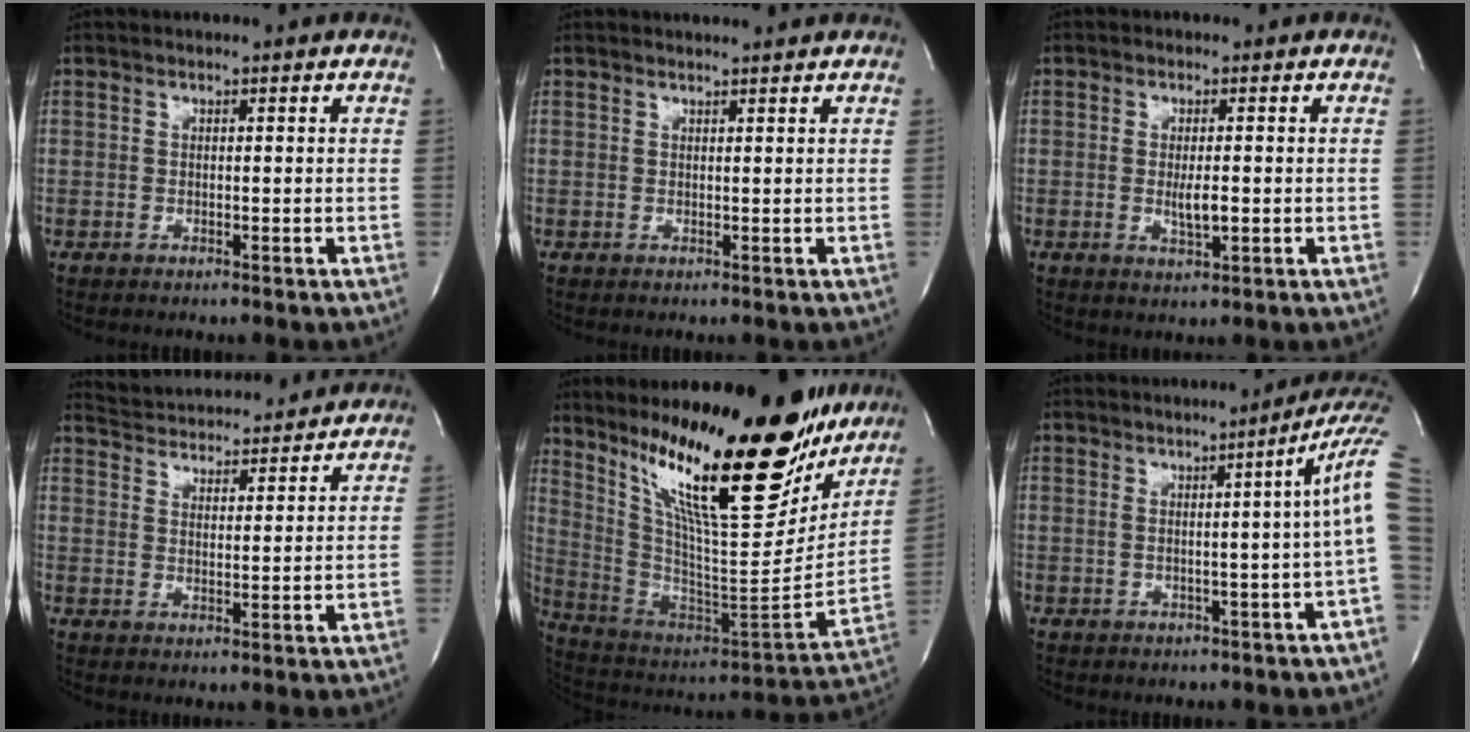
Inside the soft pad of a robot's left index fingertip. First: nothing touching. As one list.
[{"total": 2.0, "force": [2.0, -0.4, 0.2], "torque": [-0.012, -0.001, 0.026]}, {"total": 3.2, "force": [-0.4, 0.7, 3.1], "torque": [-0.058, -0.004, -0.004]}, {"total": 13.4, "force": [13.0, 2.0, 2.7], "torque": [-0.049, 0.021, 0.188]}, {"total": 27.6, "force": [19.9, 5.2, 18.5], "torque": [-0.305, -0.025, 0.319]}, {"total": 7.6, "force": [0.7, -1.8, 7.3], "torque": [-0.072, 0.008, 0.002]}]